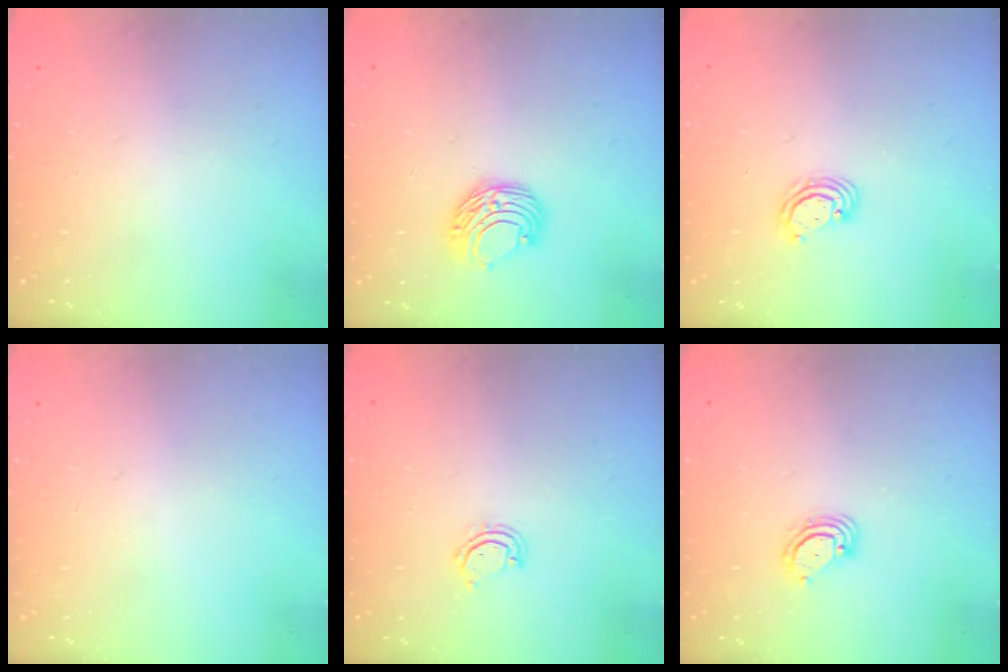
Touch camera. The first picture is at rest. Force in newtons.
{"total": 8.1, "press": 8.1, "slide": 0.4}
{"total": 3.0, "press": 2.9, "slide": 0.3}
{"total": 0.0}
{"total": 3.8, "press": 3.8, "slide": 0.2}
{"total": 3.9, "press": 3.9, "slide": 0.4}